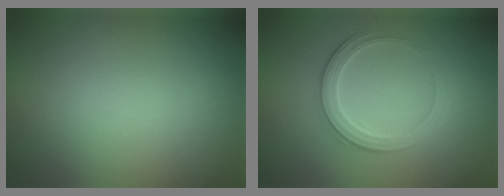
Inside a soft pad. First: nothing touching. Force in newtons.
{"total": 2.9, "press": 2.9, "slide": 0.3}